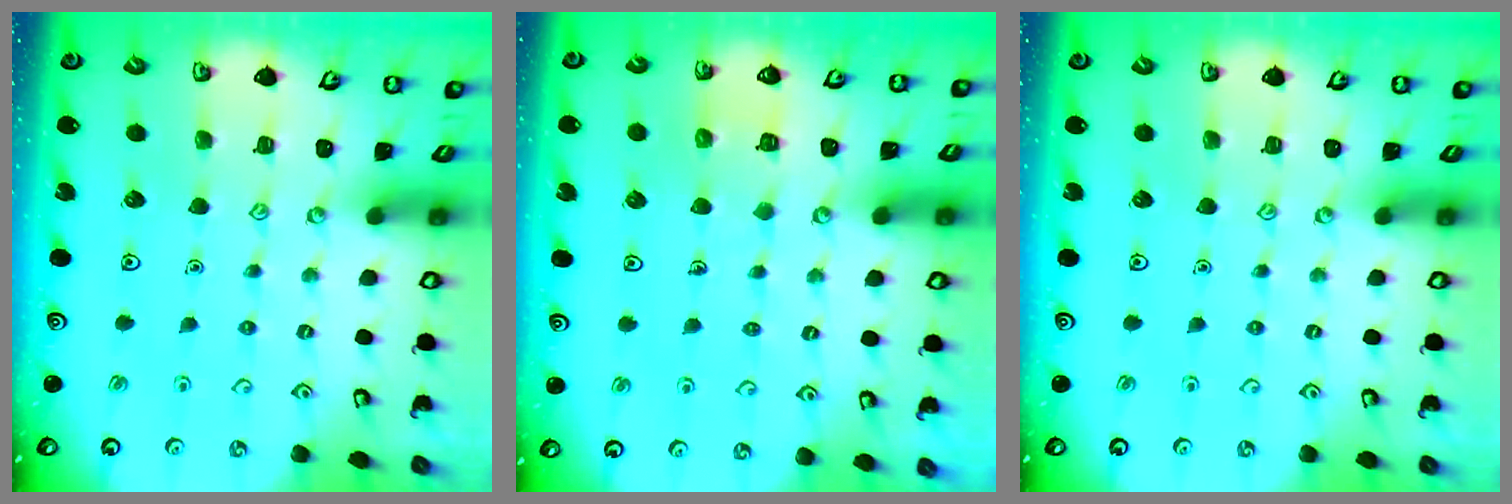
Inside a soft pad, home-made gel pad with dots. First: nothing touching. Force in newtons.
{"total": 5.4, "press": 5.4, "slide": 0.4}
{"total": 0.0}